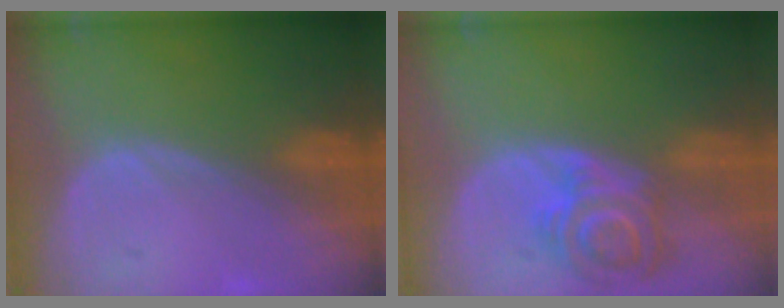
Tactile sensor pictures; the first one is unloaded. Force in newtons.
{"total": 6.1, "press": 6.1, "slide": 0.3}